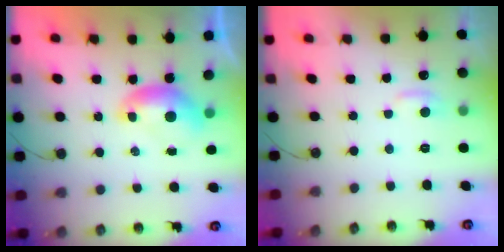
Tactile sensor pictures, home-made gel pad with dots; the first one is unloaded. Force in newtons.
{"total": 1.2, "press": 0.9, "slide": 0.8}